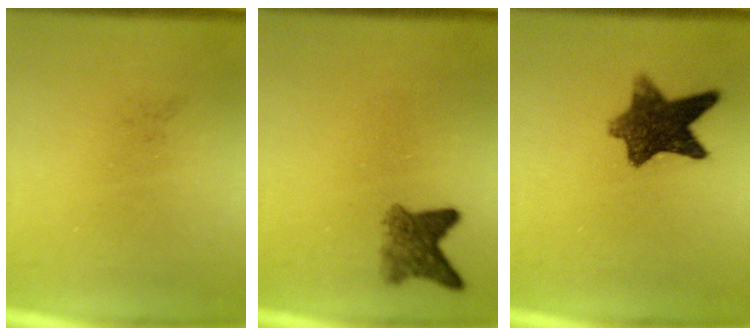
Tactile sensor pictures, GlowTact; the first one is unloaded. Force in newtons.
{"total": 3.7}
{"total": 8.9}